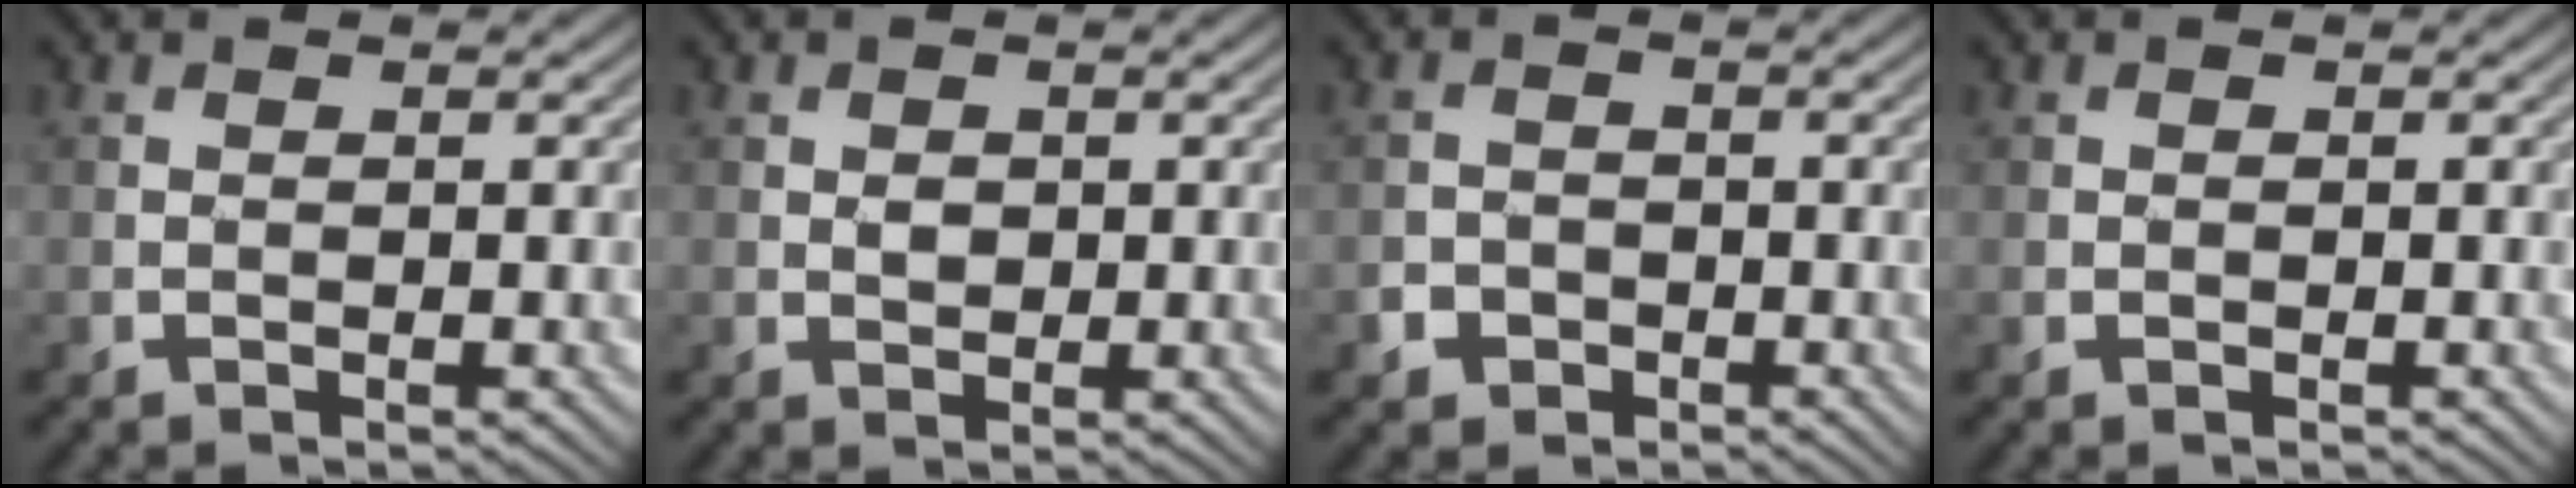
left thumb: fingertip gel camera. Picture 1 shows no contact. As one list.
[{"total": 1.3, "force": [0.3, 1.1, 0.7], "torque": [-0.016, -0.004, 0.006]}, {"total": 2.4, "force": [-1.4, 1.9, 0.5], "torque": [-0.002, -0.001, -0.029]}, {"total": 0.6, "force": [0.0, 0.6, 0.0], "torque": [0.004, -0.004, -0.002]}]